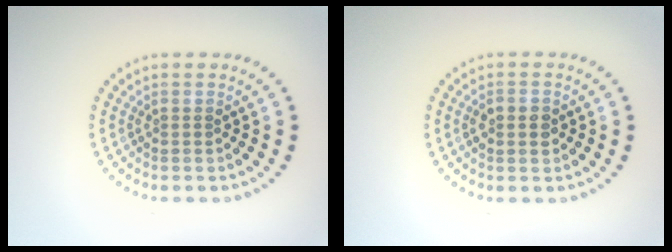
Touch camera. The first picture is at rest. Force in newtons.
{"total": 1.8, "press": 1.8, "slide": 0.1}